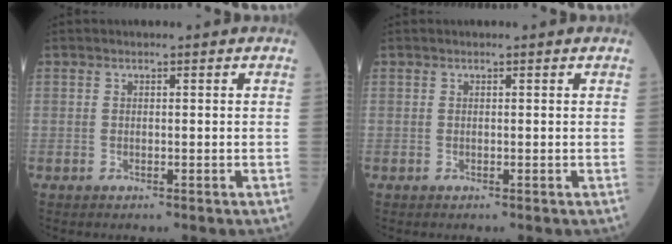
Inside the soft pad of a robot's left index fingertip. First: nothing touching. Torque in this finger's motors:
{"motor_torque": [-0.20, -0.01, 0.04, 0.00]}